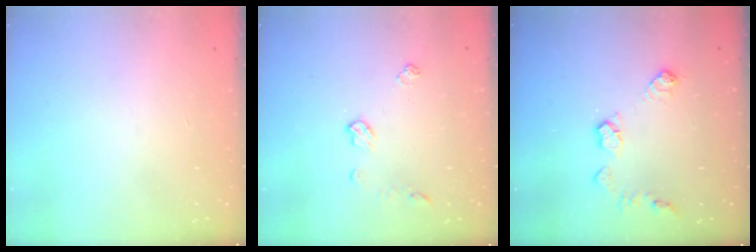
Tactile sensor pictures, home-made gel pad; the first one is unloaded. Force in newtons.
{"total": 6.8, "press": 6.8, "slide": 0.1}
{"total": 8.8, "press": 8.8, "slide": 0.3}